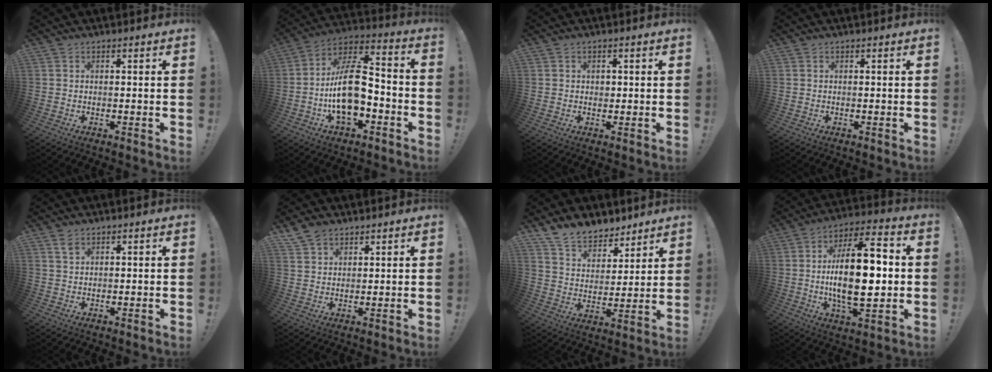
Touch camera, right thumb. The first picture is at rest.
{"total": 18.4, "force": [-4.4, 10.3, 14.5], "torque": [-0.259, 0.029, -0.071]}
{"total": 1.0, "force": [0.1, 1.0, 0.1], "torque": [-0.002, 0.001, 0.002]}
{"total": 0.0}
{"total": 2.3, "force": [1.5, 1.3, 1.1], "torque": [-0.017, -0.004, 0.027]}
{"total": 5.0, "force": [4.0, 2.7, 1.3], "torque": [-0.025, -0.021, 0.078]}
{"total": 11.7, "force": [9.8, 5.9, 2.7], "torque": [-0.061, -0.074, 0.192]}
{"total": 21.0, "force": [-0.7, 8.9, 19.1], "torque": [-0.326, 0.001, -0.017]}